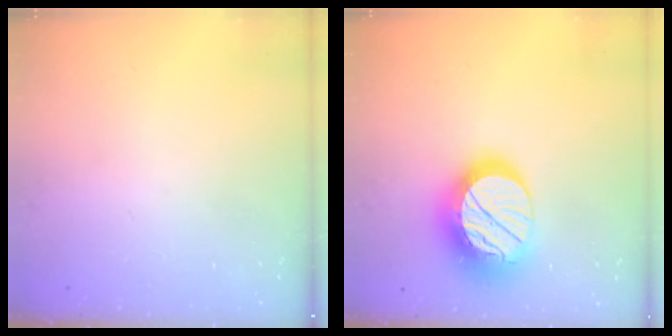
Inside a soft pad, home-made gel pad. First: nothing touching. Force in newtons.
{"total": 20.8, "press": 20.7, "slide": 1.7}